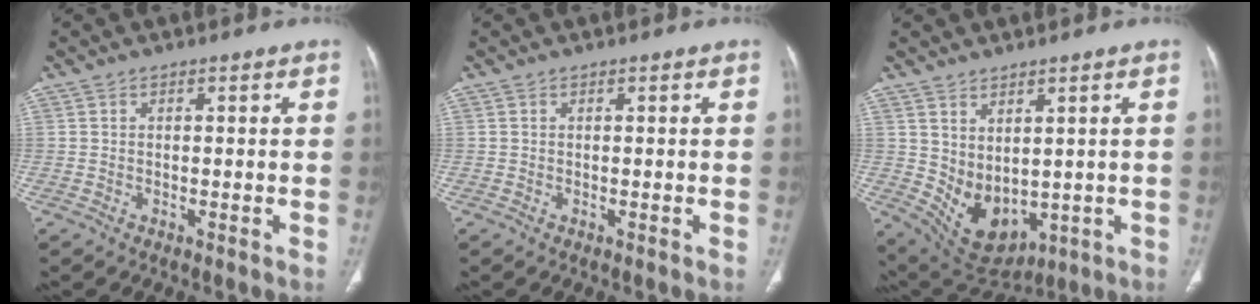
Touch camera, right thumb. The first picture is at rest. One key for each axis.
{"total": 0.0}
{"total": 9.1, "fx": 1.4, "fy": 5.9, "fz": 6.7, "tx": -0.096, "ty": -0.020, "tz": 0.063}